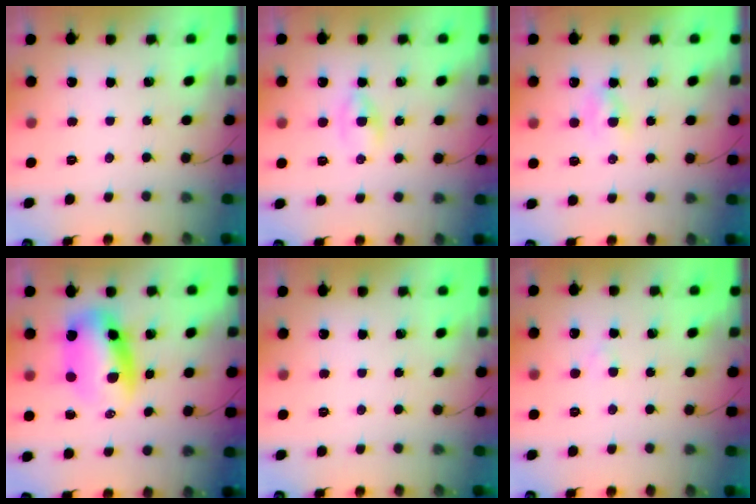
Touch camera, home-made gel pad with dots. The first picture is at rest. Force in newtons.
{"total": 1.9, "press": 1.6, "slide": 1.0}
{"total": 1.9, "press": 1.6, "slide": 1.0}
{"total": 8.6, "press": 8.3, "slide": 2.3}
{"total": 0.0}
{"total": 1.2, "press": 1.0, "slide": 0.6}